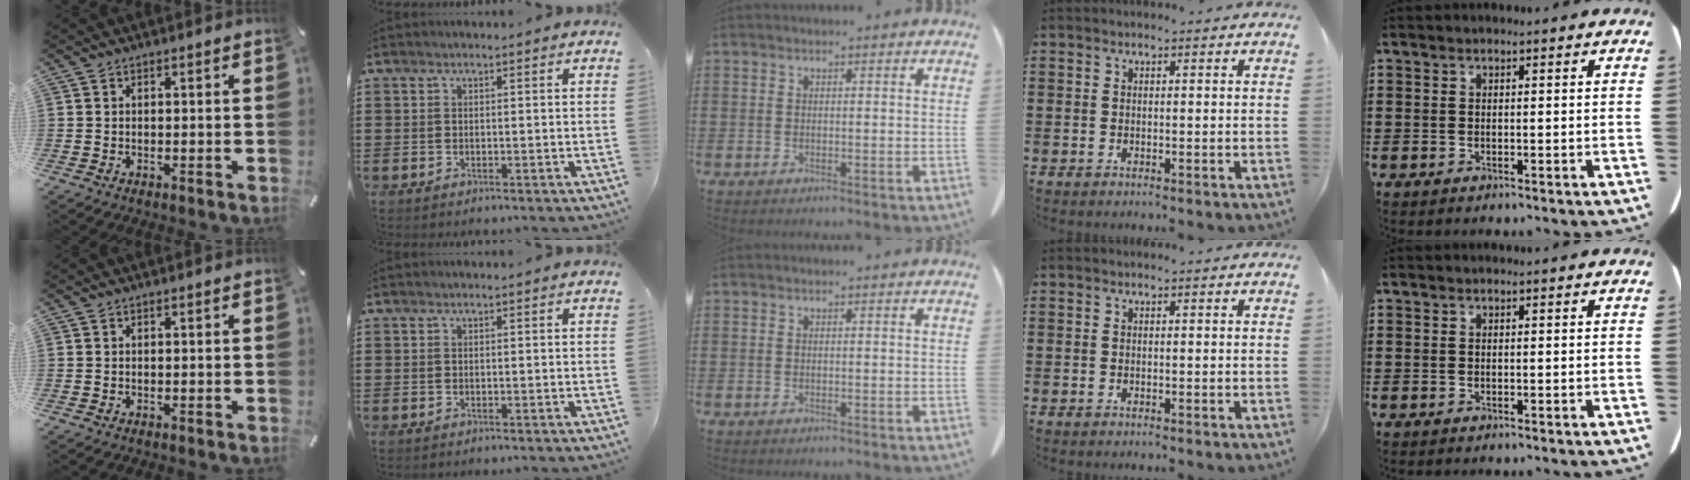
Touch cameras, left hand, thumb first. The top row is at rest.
{}